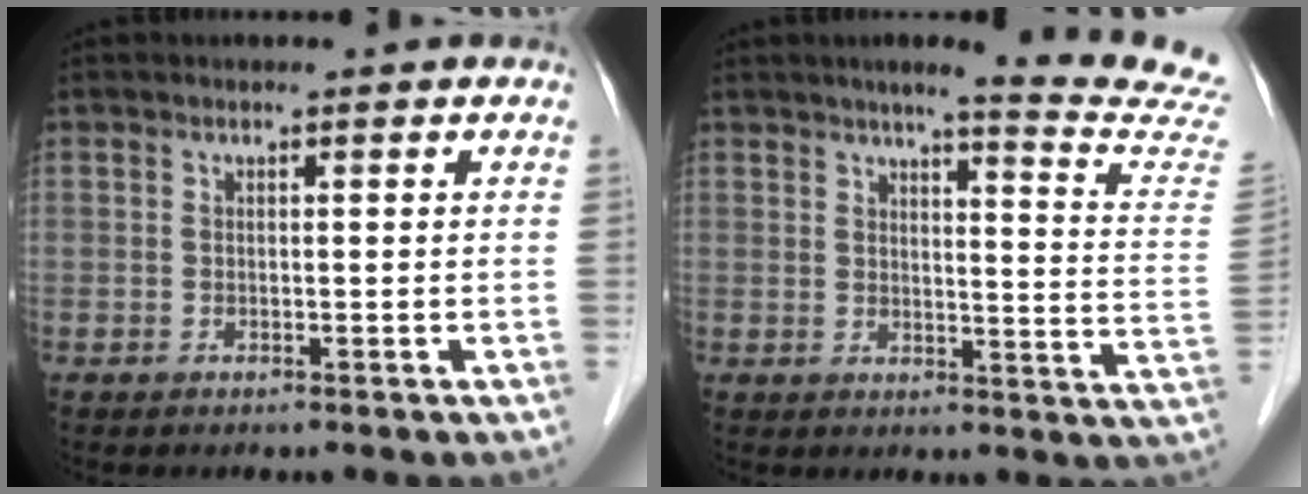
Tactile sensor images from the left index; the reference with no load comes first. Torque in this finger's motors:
{"motor_torque": [0.55, -0.60, 0.17, 0.04]}